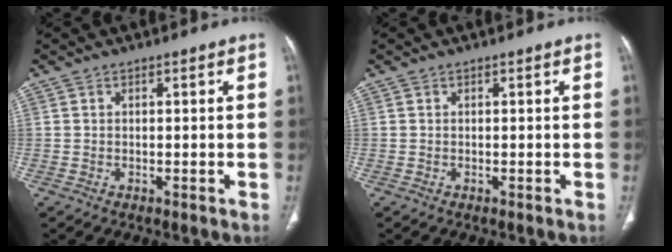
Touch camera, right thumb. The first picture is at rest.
{"total": 0.0}